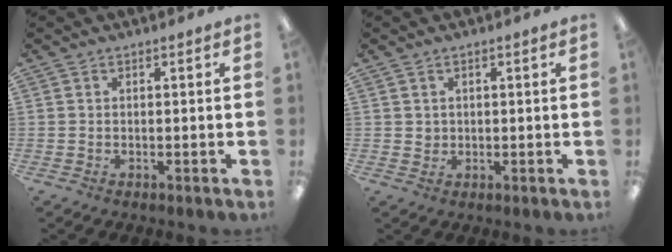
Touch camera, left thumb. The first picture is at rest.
{"total": 1.5, "force": [0.7, 1.3, 0.2], "torque": [0.002, 0.000, 0.010]}